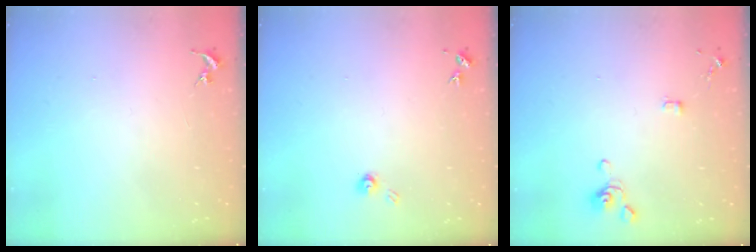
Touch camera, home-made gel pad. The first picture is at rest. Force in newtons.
{"total": 3.9, "press": 3.9, "slide": 0.4}
{"total": 3.8, "press": 3.7, "slide": 0.9}